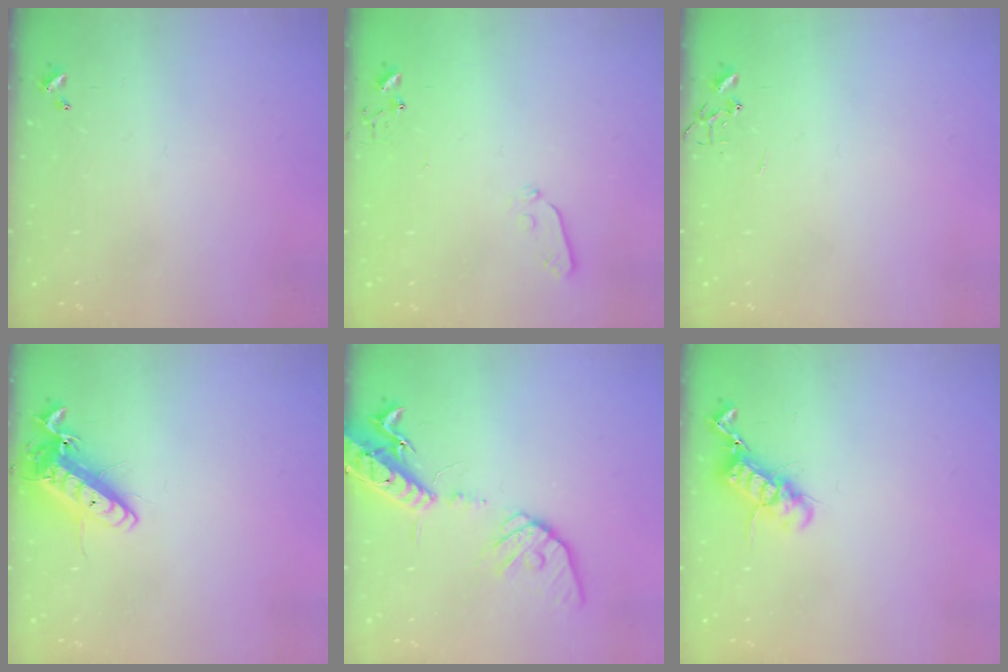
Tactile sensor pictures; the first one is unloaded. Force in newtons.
{"total": 3.5, "press": 3.3, "slide": 1.0}
{"total": 0.0}
{"total": 14.0, "press": 13.9, "slide": 2.0}
{"total": 17.5, "press": 17.1, "slide": 3.5}
{"total": 12.0, "press": 11.9, "slide": 0.7}